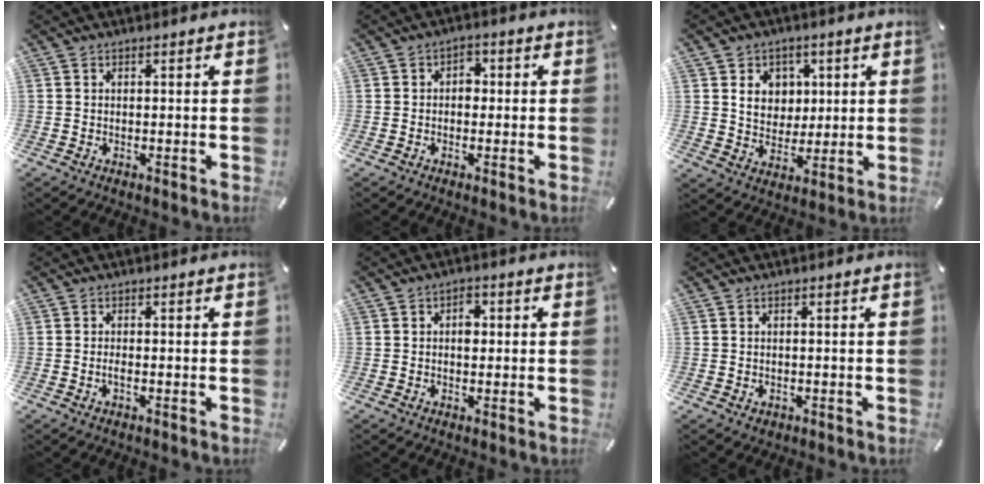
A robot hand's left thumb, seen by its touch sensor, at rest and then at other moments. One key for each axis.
{"total": 2.9, "fx": -0.4, "fy": 2.2, "fz": 1.8, "tx": -0.019, "ty": 0.005, "tz": -0.013}
{"total": 7.6, "fx": 2.3, "fy": 6.8, "fz": 2.6, "tx": -0.037, "ty": -0.002, "tz": 0.038}
{"total": 1.4, "fx": -0.4, "fy": 0.4, "fz": 1.2, "tx": -0.024, "ty": -0.001, "tz": -0.008}
{"total": 2.9, "fx": 0.2, "fy": 2.0, "fz": 2.2, "tx": -0.020, "ty": -0.002, "tz": -0.004}
{"total": 1.1, "fx": -0.3, "fy": 0.9, "fz": 0.5, "tx": -0.009, "ty": 0.004, "tz": -0.007}